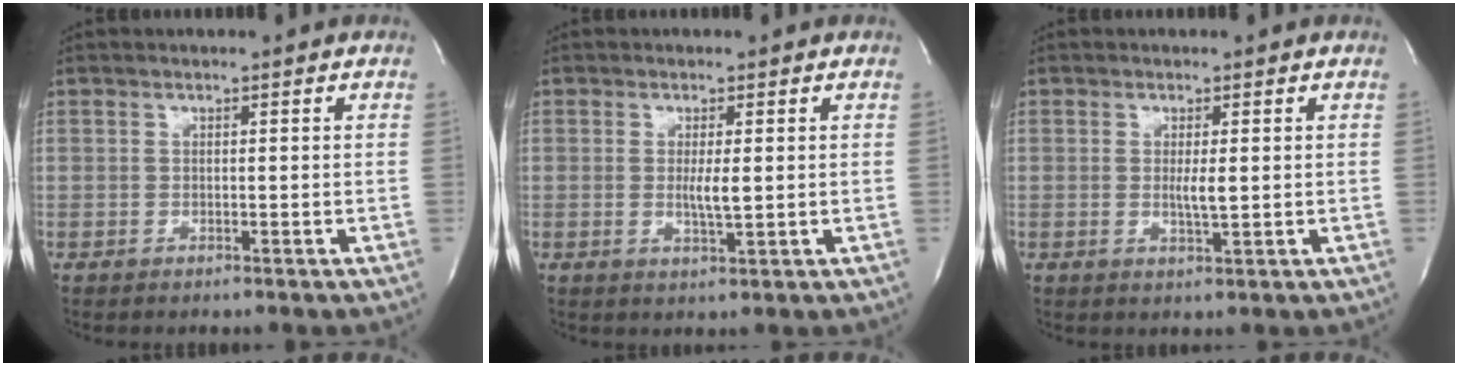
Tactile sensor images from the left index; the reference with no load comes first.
{"total": 2.7, "force": [0.1, 0.2, 2.7], "torque": [-0.055, -0.006, 0.003]}
{"total": 2.3, "force": [0.1, 0.2, 2.2], "torque": [-0.046, -0.005, 0.003]}